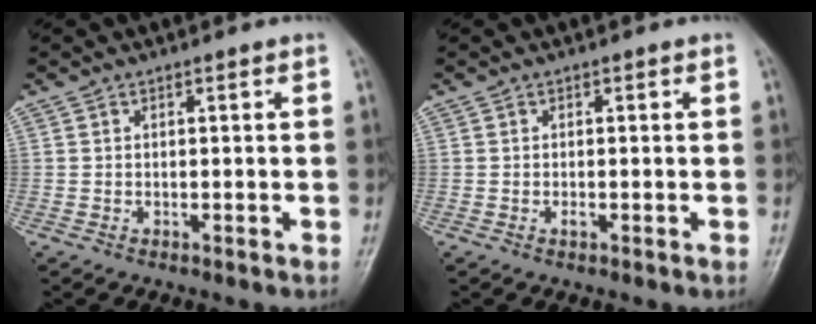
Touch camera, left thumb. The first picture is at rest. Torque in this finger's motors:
{"motor_torque": [0.14, 0.27, 0.13, 0.12, 0.00]}